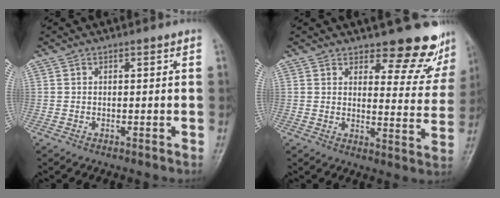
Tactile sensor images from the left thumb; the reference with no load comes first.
{"total": 12.4, "force": [10.7, 4.4, 4.4], "torque": [-0.007, -0.088, 0.120]}